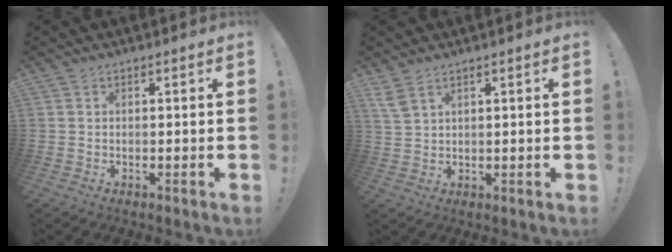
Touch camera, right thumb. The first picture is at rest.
{"total": 4.3, "force": [2.9, 1.5, 2.8], "torque": [-0.057, -0.012, 0.055]}